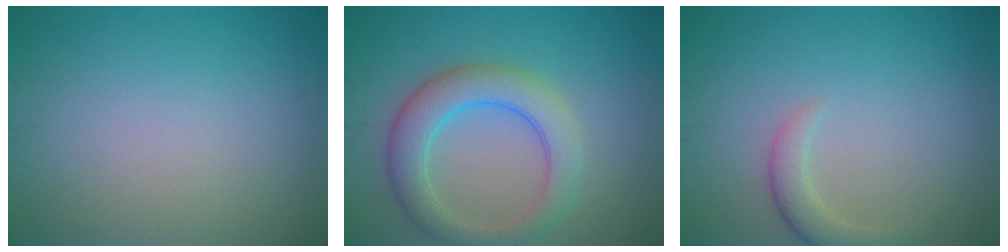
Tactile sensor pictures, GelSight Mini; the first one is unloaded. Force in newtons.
{"total": 5.5, "press": 5.4, "slide": 0.2}
{"total": 2.2, "press": 2.2, "slide": 0.2}